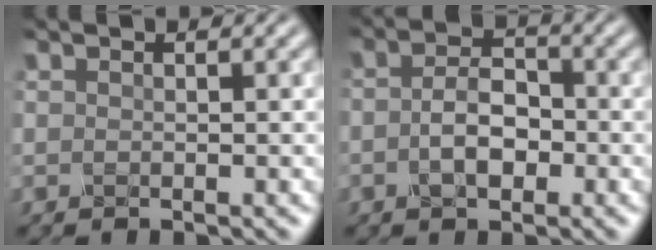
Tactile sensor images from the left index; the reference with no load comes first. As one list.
[{"total": 3.6, "force": [-1.3, 2.0, 2.7], "torque": [-0.051, 0.000, -0.030]}]